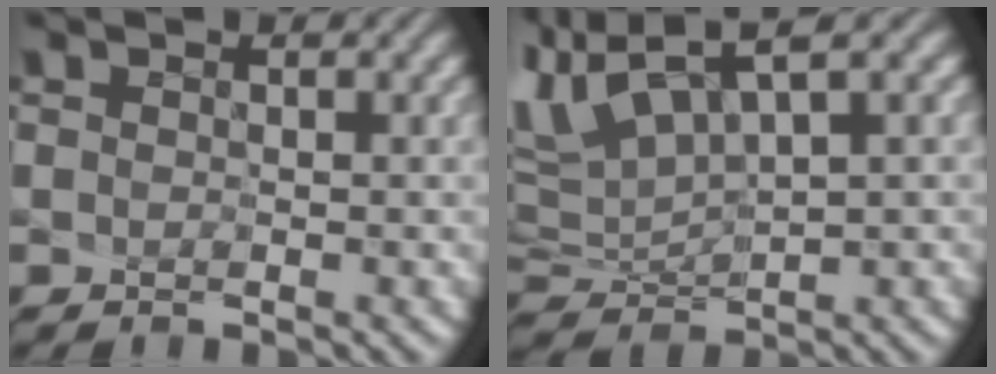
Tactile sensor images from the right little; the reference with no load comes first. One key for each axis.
{"total": 6.1, "fx": 4.3, "fy": 1.0, "fz": 4.2, "tx": -0.114, "ty": 0.002, "tz": 0.106}